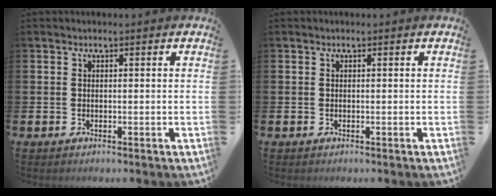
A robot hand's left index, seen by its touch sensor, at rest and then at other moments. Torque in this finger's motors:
{"motor_torque": [-0.01, 0.01, 0.01, 0.00]}